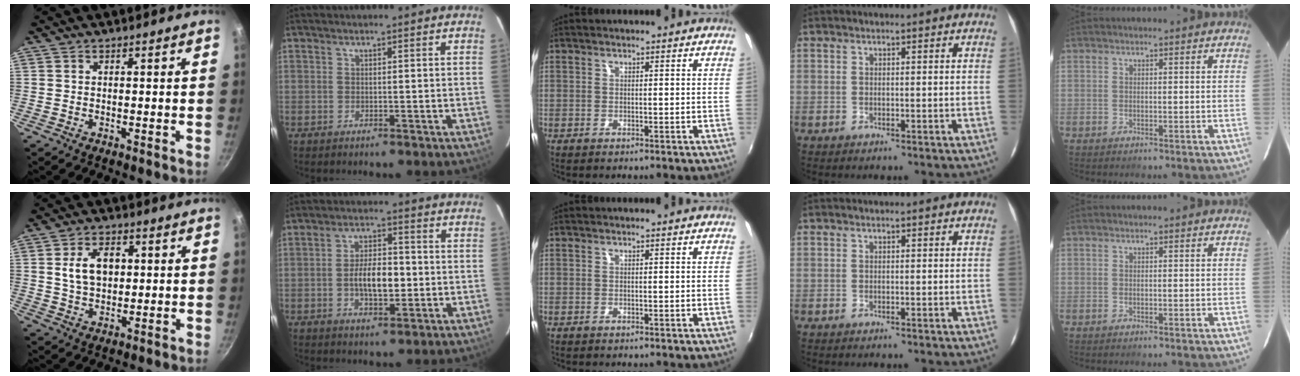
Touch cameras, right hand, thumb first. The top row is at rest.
{"thumb": {"total": 8.3, "force": [1.5, 5.6, 5.9], "torque": [-0.086, 0.004, 0.025]}, "index": {"total": 8.0, "force": [-1.3, 3.7, 7.0], "torque": [-0.130, 0.006, -0.018]}}